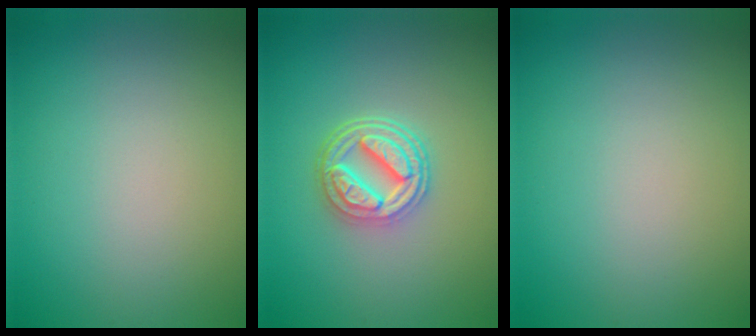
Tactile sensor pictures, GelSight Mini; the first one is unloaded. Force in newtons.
{"total": 4.7, "press": 3.7, "slide": 2.9}
{"total": 0.0}